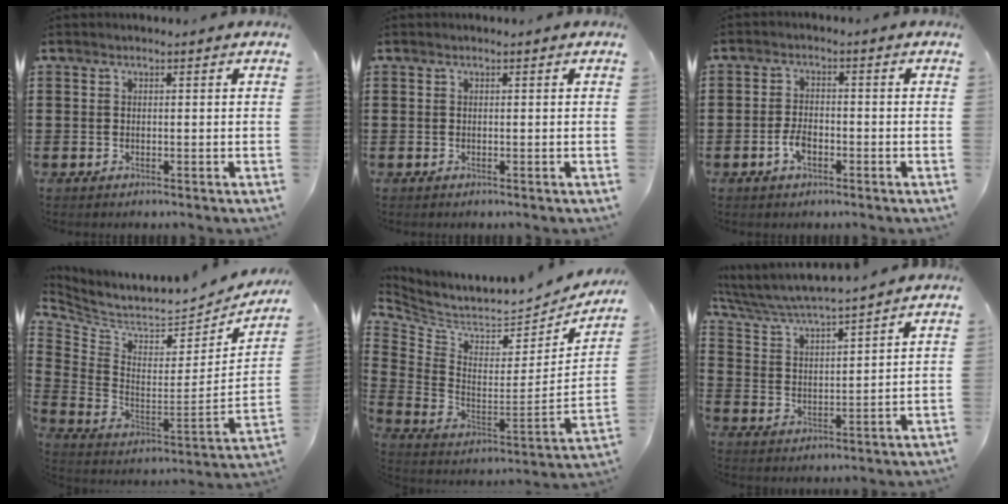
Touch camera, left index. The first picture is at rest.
{"total": 0.0}
{"total": 3.4, "force": [-1.5, 1.6, 2.6], "torque": [-0.068, -0.003, -0.034]}
{"total": 4.9, "force": [4.4, 1.1, 1.9], "torque": [-0.065, -0.055, 0.068]}
{"total": 4.7, "force": [4.0, 1.5, 1.9], "torque": [-0.063, -0.051, 0.064]}
{"total": 5.3, "force": [5.1, -0.1, 1.5], "torque": [-0.054, -0.037, 0.083]}